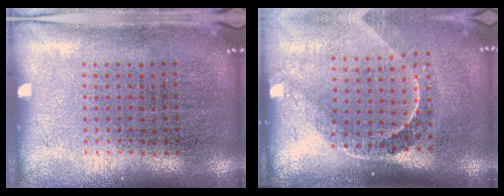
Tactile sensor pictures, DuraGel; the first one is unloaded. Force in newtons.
{"total": 2.2, "press": 1.5, "slide": 1.6}